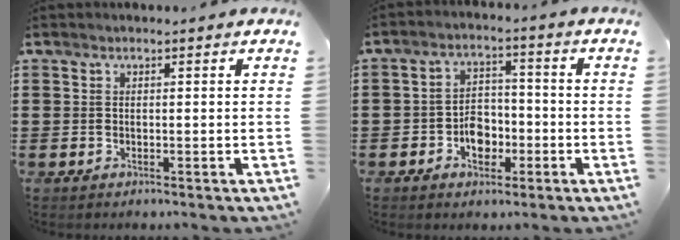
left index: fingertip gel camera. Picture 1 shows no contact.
{"total": 4.9, "force": [-2.0, 3.5, 2.8], "torque": [-0.046, 0.006, -0.039]}